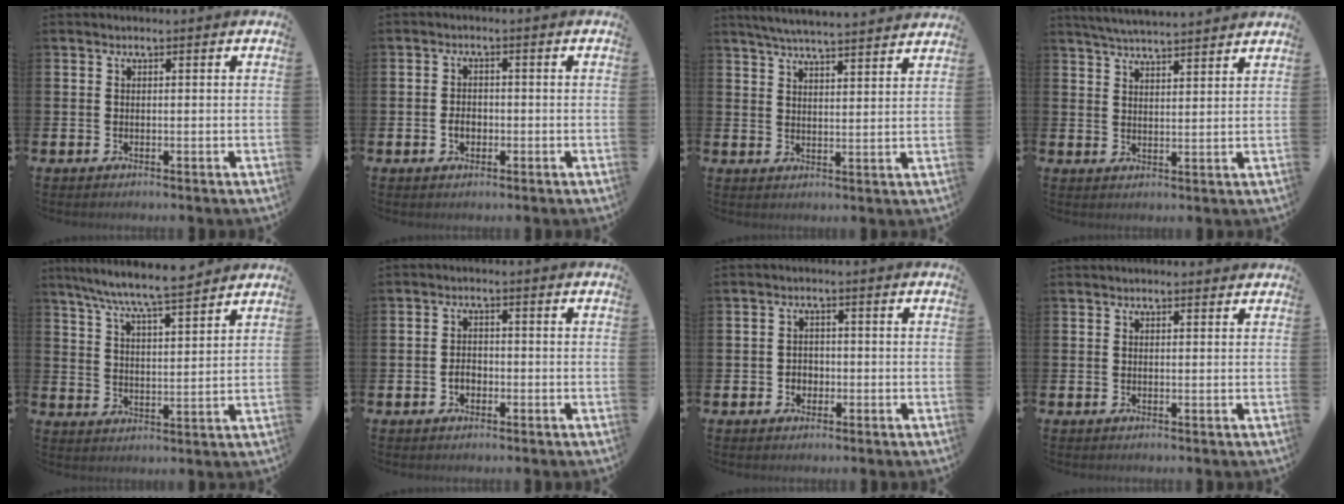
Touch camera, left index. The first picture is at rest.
{"total": 2.1, "force": [-0.6, 1.6, 1.3], "torque": [-0.015, 0.002, -0.016]}
{"total": 6.0, "force": [5.8, -0.2, 1.3], "torque": [-0.048, -0.038, 0.103]}
{"total": 4.8, "force": [4.8, -0.2, 0.5], "torque": [-0.022, -0.027, 0.085]}
{"total": 7.7, "force": [7.3, 0.1, 2.4], "torque": [-0.074, -0.043, 0.129]}
{"total": 1.9, "force": [-0.7, 1.4, 1.0], "torque": [-0.017, 0.004, -0.017]}
{"total": 1.9, "force": [-0.6, 1.7, 0.4], "torque": [-0.001, 0.002, -0.019]}
{"total": 0.8, "force": [0.8, 0.1, 0.1], "torque": [0.008, -0.003, 0.011]}